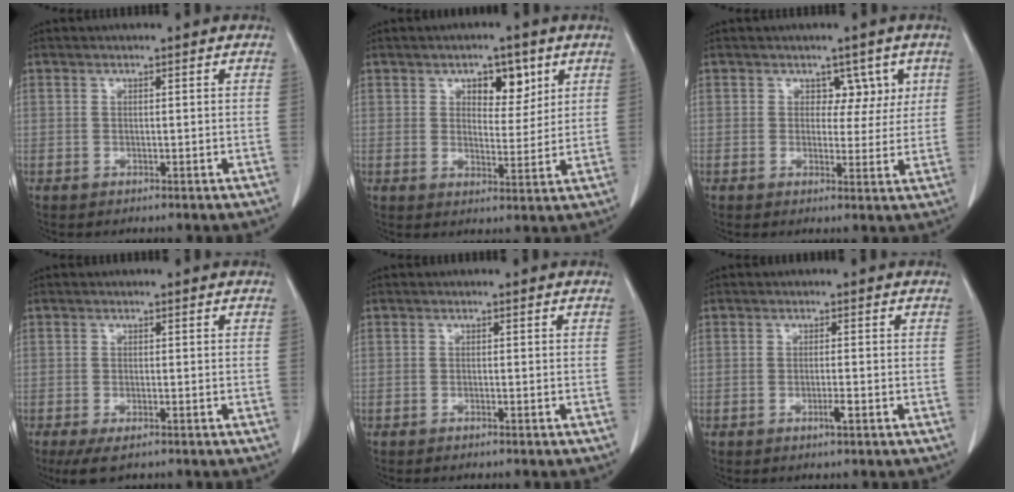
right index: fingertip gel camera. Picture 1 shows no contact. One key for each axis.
{"total": 5.7, "fx": 2.9, "fy": 3.1, "fz": 3.9, "tx": -0.048, "ty": 0.005, "tz": 0.043}
{"total": 3.9, "fx": 1.7, "fy": 2.9, "fz": 2.1, "tx": -0.008, "ty": 0.005, "tz": 0.021}
{"total": 3.8, "fx": -2.6, "fy": 1.1, "fz": 2.6, "tx": -0.049, "ty": -0.009, "tz": -0.039}
{"total": 1.0, "fx": -0.9, "fy": 0.1, "fz": 0.5, "tx": -0.012, "ty": -0.002, "tz": -0.011}
{"total": 1.7, "fx": -0.8, "fy": 0.0, "fz": 1.5, "tx": -0.029, "ty": -0.003, "tz": -0.014}